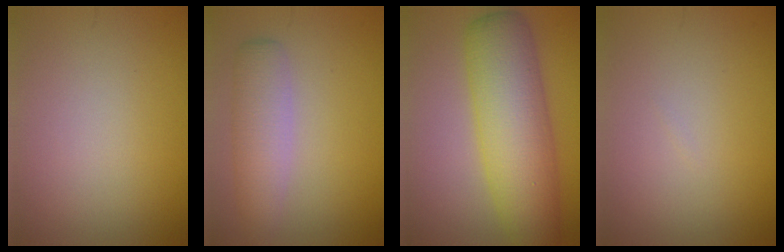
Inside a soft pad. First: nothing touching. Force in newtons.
{"total": 3.8, "press": 3.8, "slide": 0.1}
{"total": 8.8, "press": 8.8, "slide": 0.0}
{"total": 0.0}